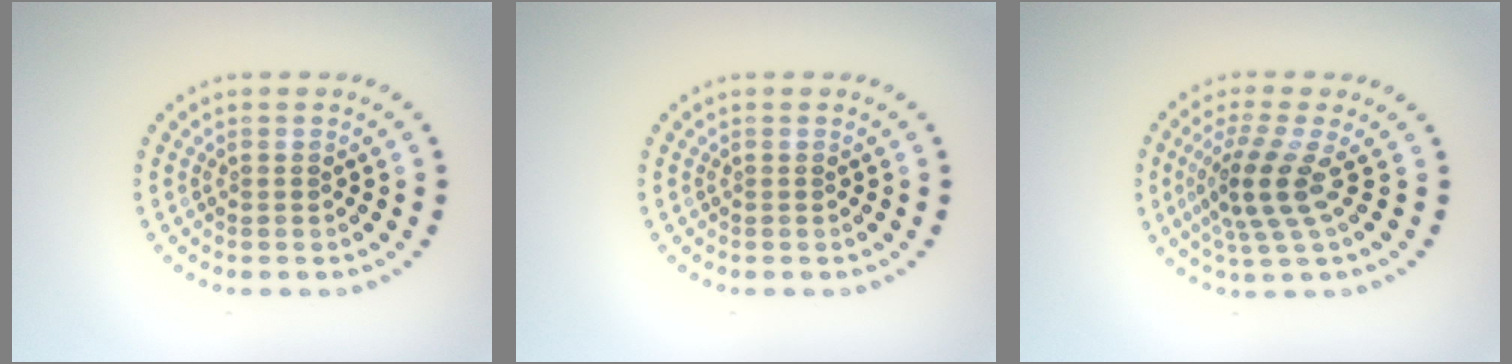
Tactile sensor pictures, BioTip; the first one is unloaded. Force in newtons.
{"total": 0.0}
{"total": 4.2, "press": 3.0, "slide": 2.8}